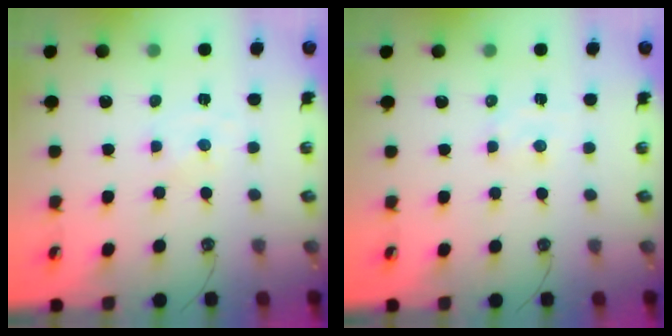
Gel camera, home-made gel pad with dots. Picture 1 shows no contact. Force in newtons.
{"total": 2.6, "press": 2.6, "slide": 0.4}